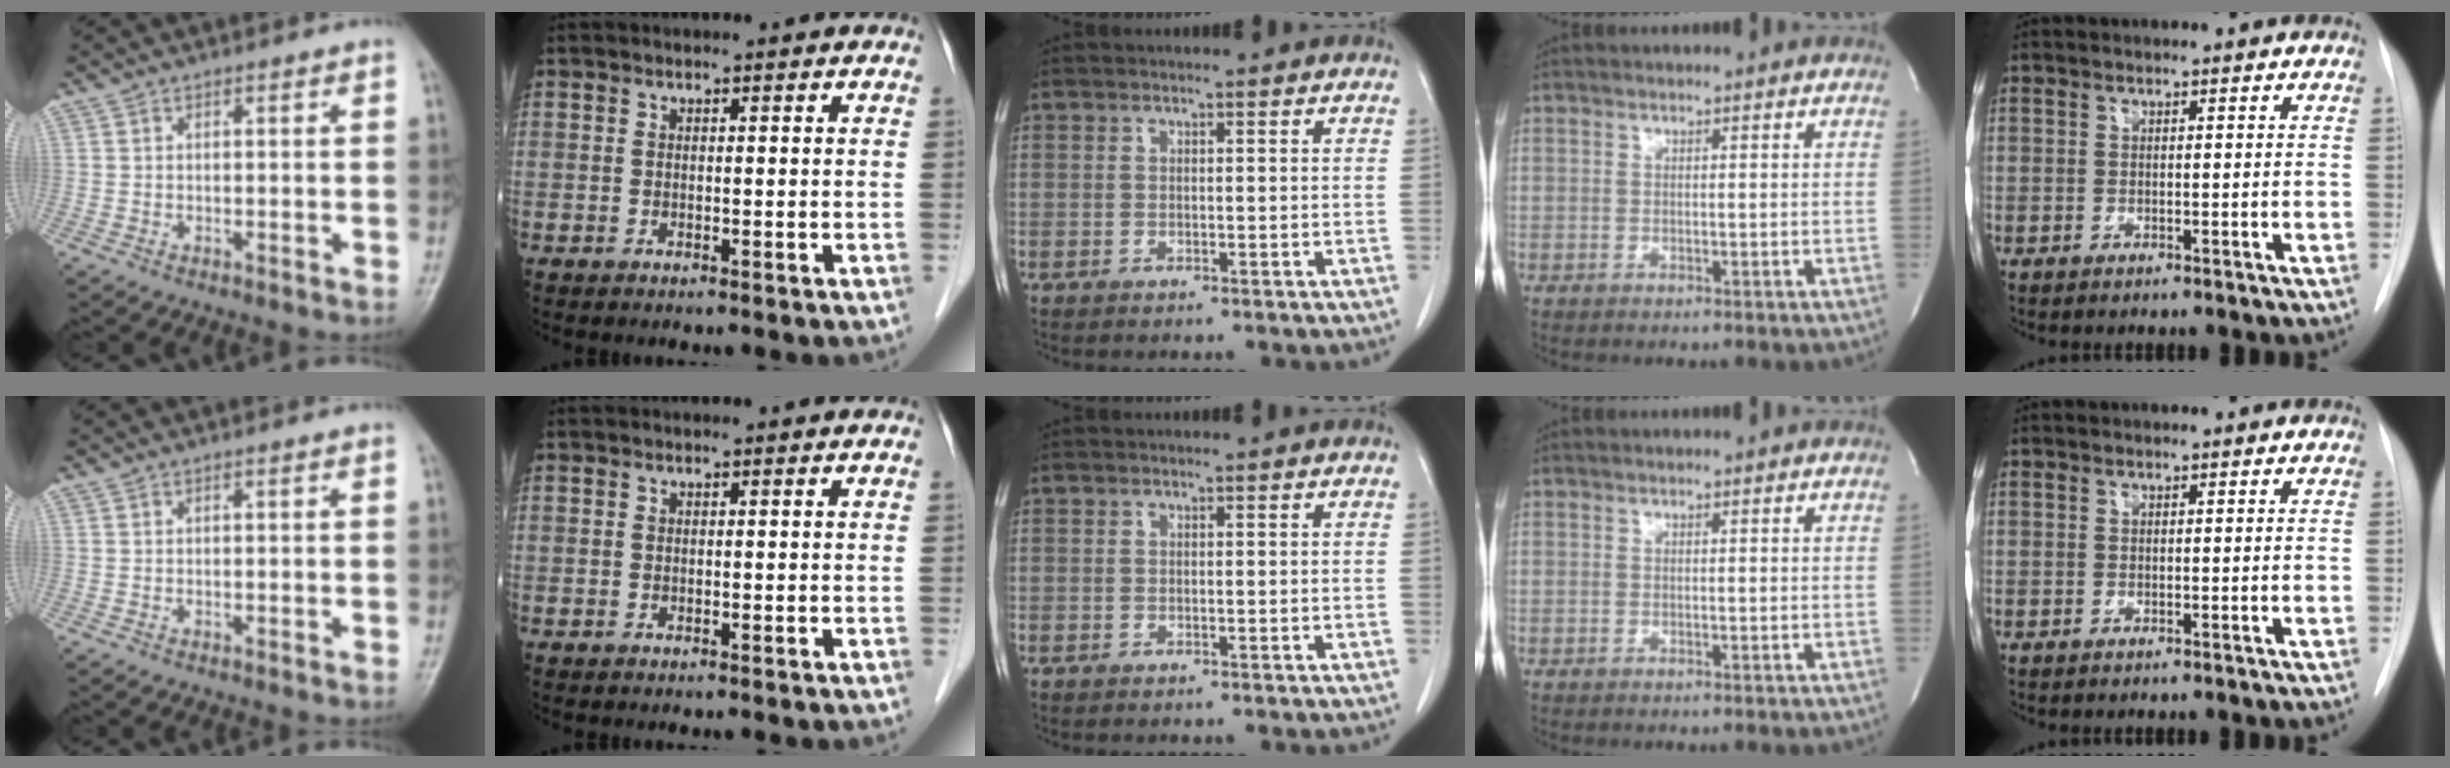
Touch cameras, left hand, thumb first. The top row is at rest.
{}